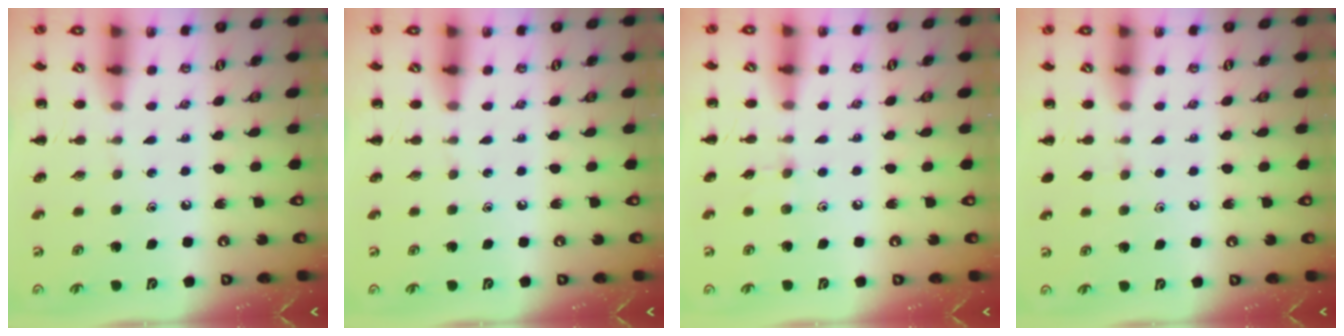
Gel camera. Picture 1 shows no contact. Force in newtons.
{"total": 0.0}
{"total": 3.2, "press": 3.0, "slide": 1.1}
{"total": 1.5, "press": 1.3, "slide": 0.7}